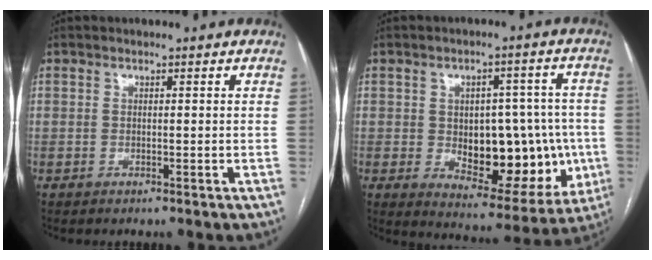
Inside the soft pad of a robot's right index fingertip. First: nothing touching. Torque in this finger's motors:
{"motor_torque": [1.08, -0.17, 0.34, 0.09]}